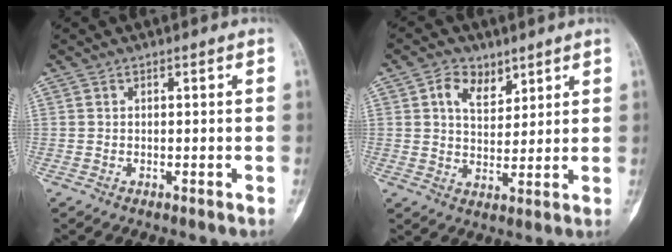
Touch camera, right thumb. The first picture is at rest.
{"total": 6.6, "force": [3.6, 4.4, 3.5], "torque": [-0.039, -0.021, 0.062]}